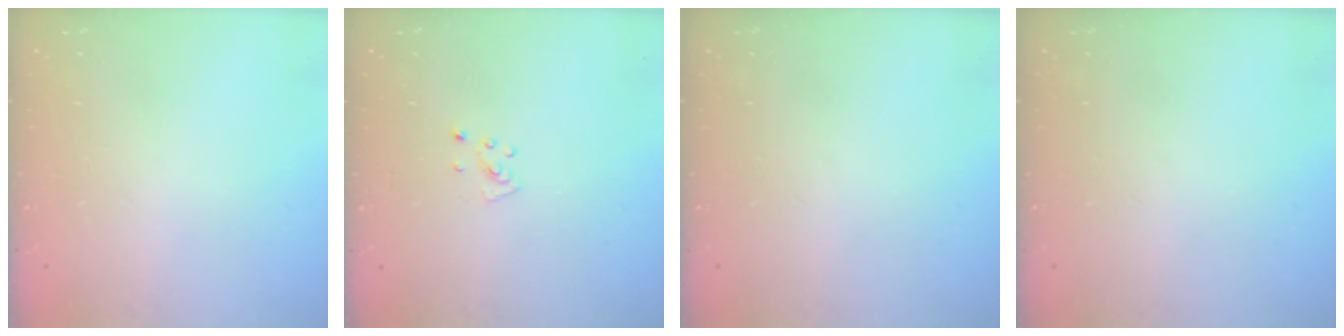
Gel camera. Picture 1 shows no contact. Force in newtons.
{"total": 3.9, "press": 3.9, "slide": 0.4}
{"total": 0.0}
{"total": 0.0}